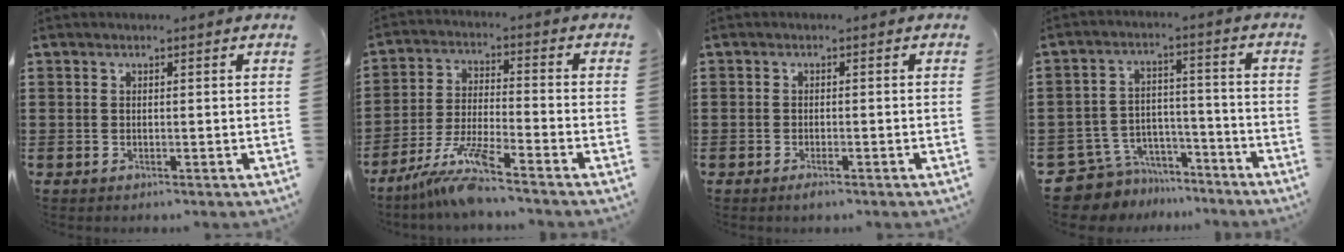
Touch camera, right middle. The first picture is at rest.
{"total": 8.0, "force": [-6.7, 0.0, 4.4], "torque": [-0.100, -0.017, -0.133]}
{"total": 1.0, "force": [-0.8, 0.3, 0.5], "torque": [-0.012, -0.005, -0.015]}
{"total": 6.8, "force": [-6.5, 2.0, 0.2], "torque": [-0.023, 0.009, -0.133]}